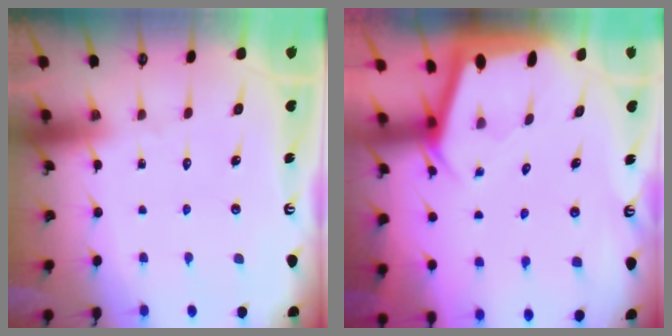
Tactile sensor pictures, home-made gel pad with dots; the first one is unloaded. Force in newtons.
{"total": 2.2, "press": 2.2, "slide": 0.1}